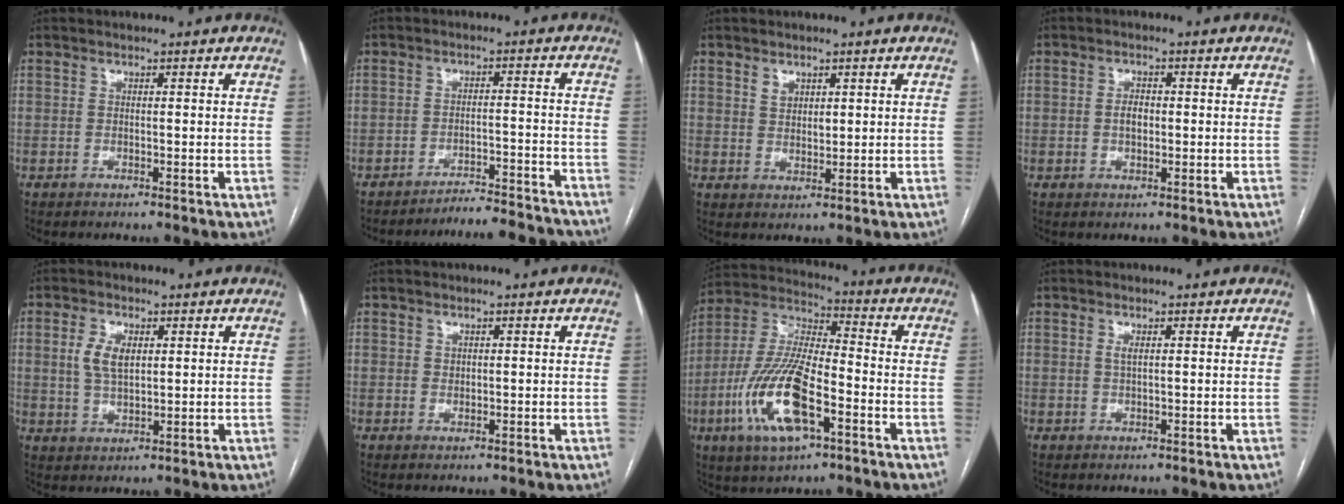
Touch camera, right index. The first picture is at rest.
{"total": 11.9, "force": [-11.8, -0.3, 1.9], "torque": [-0.004, 0.003, -0.158]}
{"total": 2.4, "force": [1.4, 1.6, 1.2], "torque": [-0.022, 0.001, 0.030]}
{"total": 2.2, "force": [-0.1, 1.3, 1.8], "torque": [-0.031, 0.004, -0.002]}
{"total": 5.3, "force": [1.4, 2.7, 4.4], "torque": [-0.094, 0.006, 0.030]}
{"total": 0.6, "force": [0.3, 0.5, 0.2], "torque": [0.003, -0.001, 0.005]}
{"total": 16.6, "force": [-6.1, 5.1, 14.6], "torque": [-0.315, -0.005, -0.109]}
{"total": 1.1, "force": [0.4, 0.3, 1.0], "torque": [-0.024, -0.001, 0.007]}